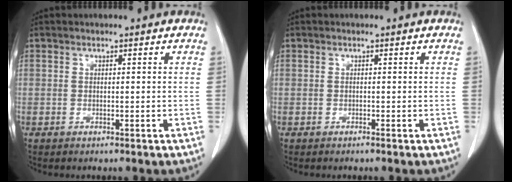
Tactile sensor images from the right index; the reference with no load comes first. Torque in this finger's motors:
{"motor_torque": [-0.09, 0.14, -0.03, -0.01]}